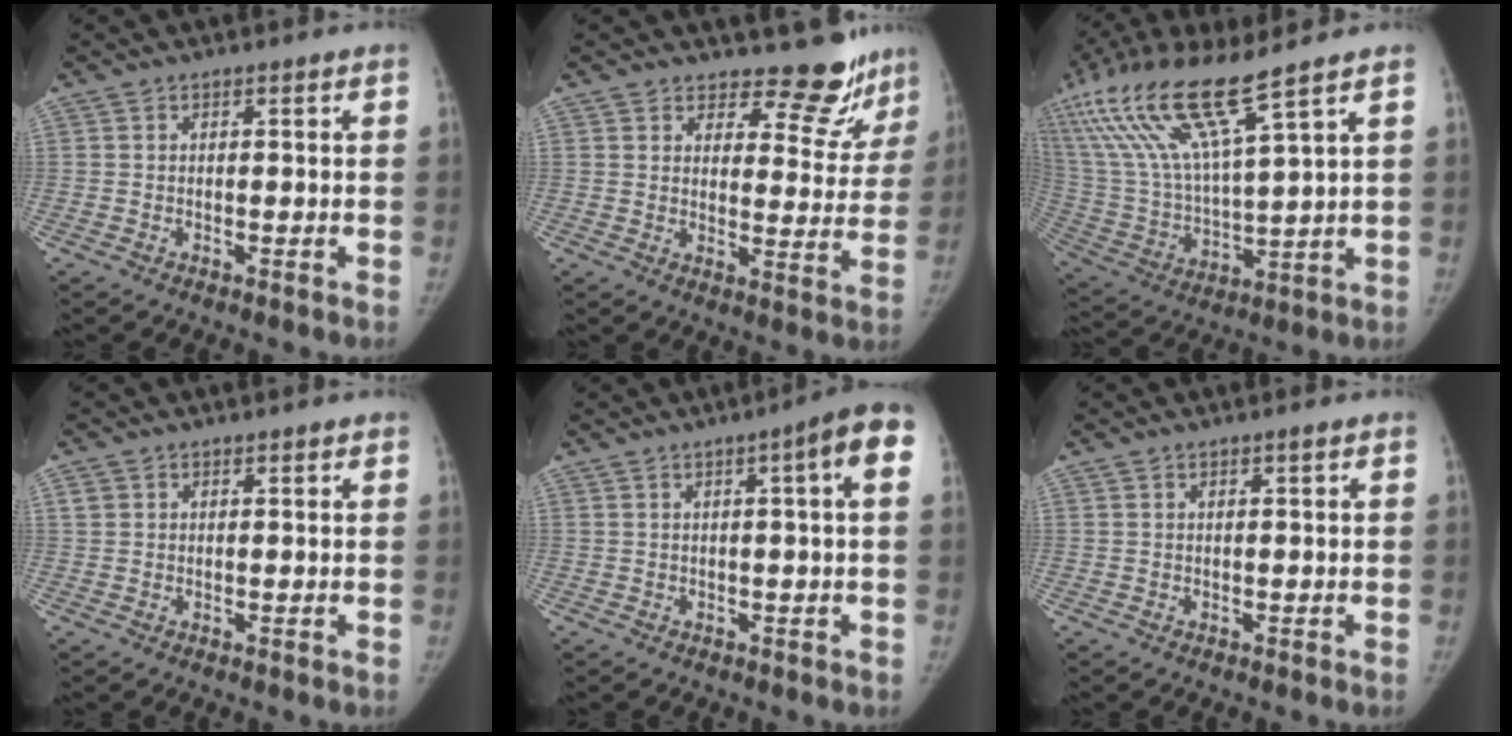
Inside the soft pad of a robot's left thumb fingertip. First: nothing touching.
{"total": 12.1, "force": [10.9, 4.9, 1.9], "torque": [0.033, -0.091, 0.124]}
{"total": 20.1, "force": [12.3, 3.3, 15.6], "torque": [-0.325, -0.038, 0.243]}
{"total": 2.1, "force": [1.3, 1.6, 0.5], "torque": [0.010, -0.007, 0.020]}
{"total": 7.4, "force": [2.1, 0.5, 7.1], "torque": [-0.092, 0.013, 0.021]}
{"total": 0.7, "force": [0.6, 0.1, 0.4], "torque": [-0.003, -0.002, 0.011]}